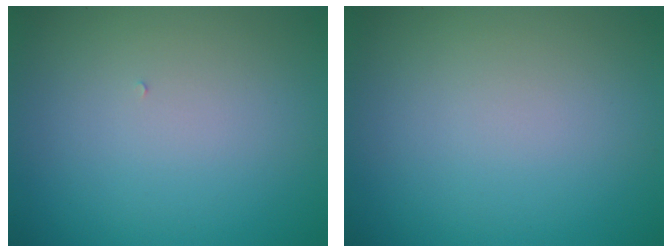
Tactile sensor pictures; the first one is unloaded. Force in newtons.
{"total": 0.0}